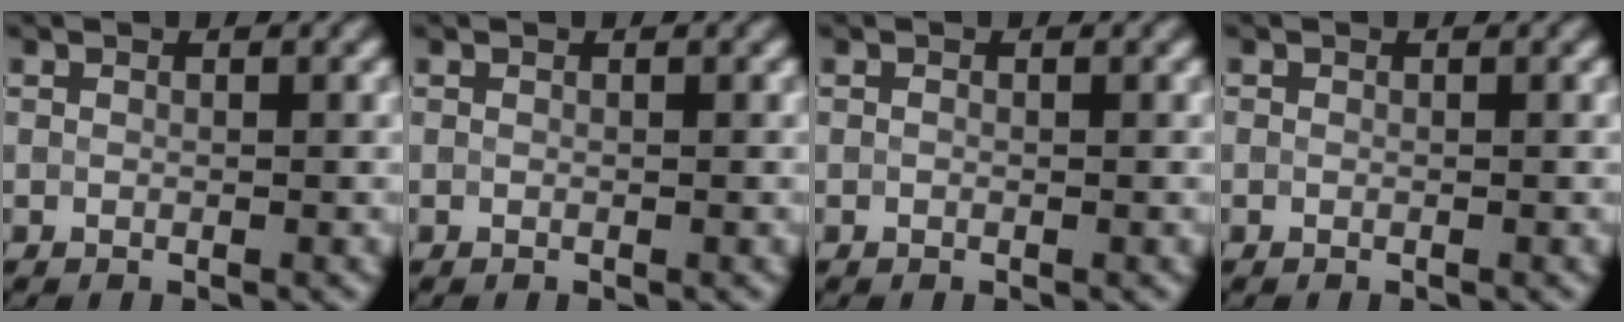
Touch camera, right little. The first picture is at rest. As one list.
[{"total": 0.0}, {"total": 0.0}, {"total": 0.0}]